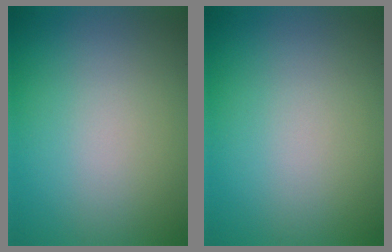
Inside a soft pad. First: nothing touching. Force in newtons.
{"total": 0.0}